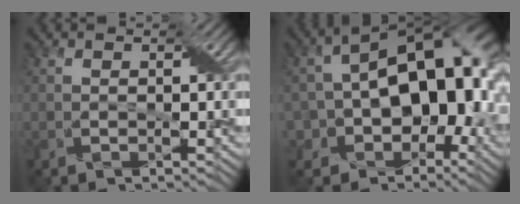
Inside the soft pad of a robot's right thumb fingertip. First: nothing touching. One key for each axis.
{"total": 16.2, "fx": -1.8, "fy": 10.8, "fz": 12.0, "tx": -0.149, "ty": -0.005, "tz": -0.030}